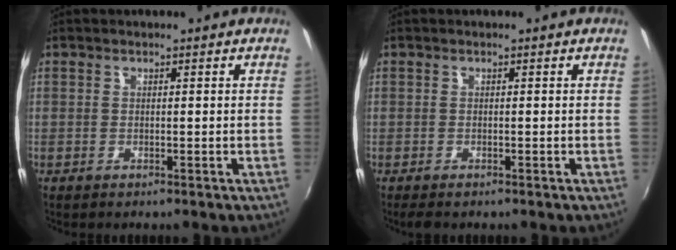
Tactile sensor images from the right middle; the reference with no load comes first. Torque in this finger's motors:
{"motor_torque": [0.23, -0.18, 0.03, 0.02]}